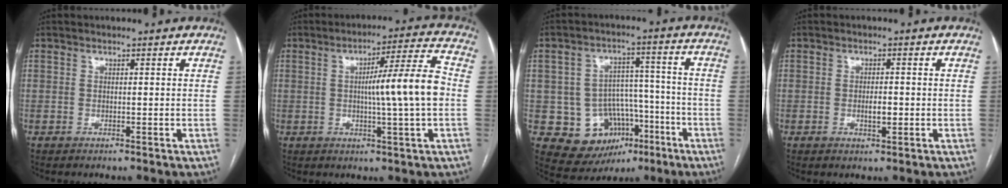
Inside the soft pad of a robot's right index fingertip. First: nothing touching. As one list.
[{"total": 11.3, "force": [-0.2, -0.4, 11.3], "torque": [-0.176, 0.011, -0.005]}, {"total": 12.3, "force": [-5.0, 10.1, 5.1], "torque": [-0.066, 0.035, -0.060]}, {"total": 2.3, "force": [-0.4, 0.8, 2.1], "torque": [-0.038, 0.000, -0.003]}]